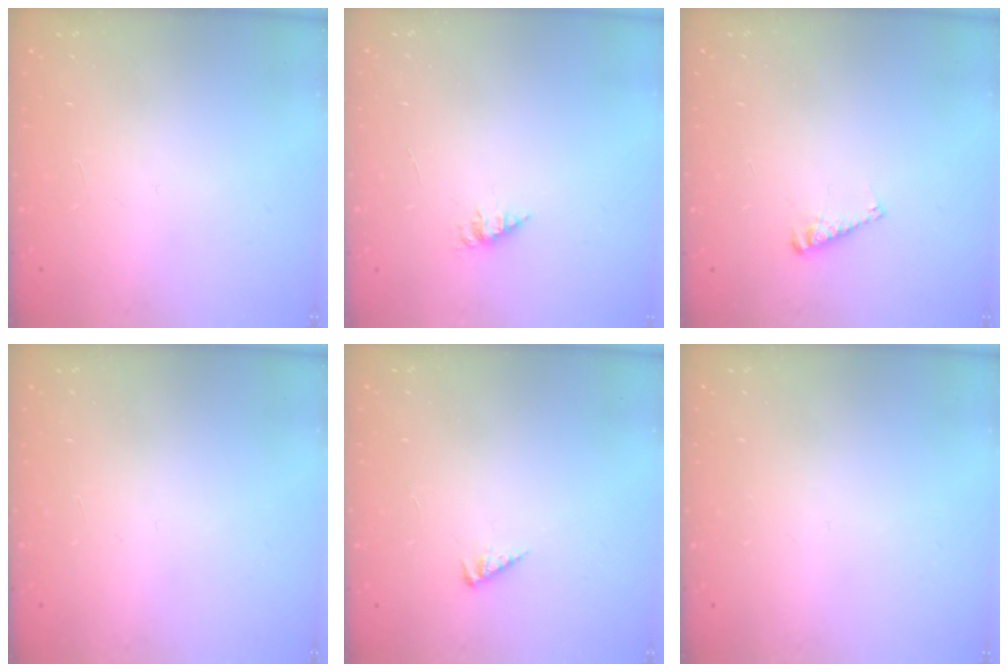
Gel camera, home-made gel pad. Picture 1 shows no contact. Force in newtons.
{"total": 2.1, "press": 2.1, "slide": 0.3}
{"total": 3.8, "press": 3.8, "slide": 0.6}
{"total": 0.0}
{"total": 2.8, "press": 2.8, "slide": 0.6}
{"total": 0.0}